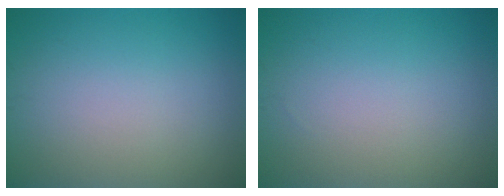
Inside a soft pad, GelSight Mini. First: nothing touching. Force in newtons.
{"total": 0.0}